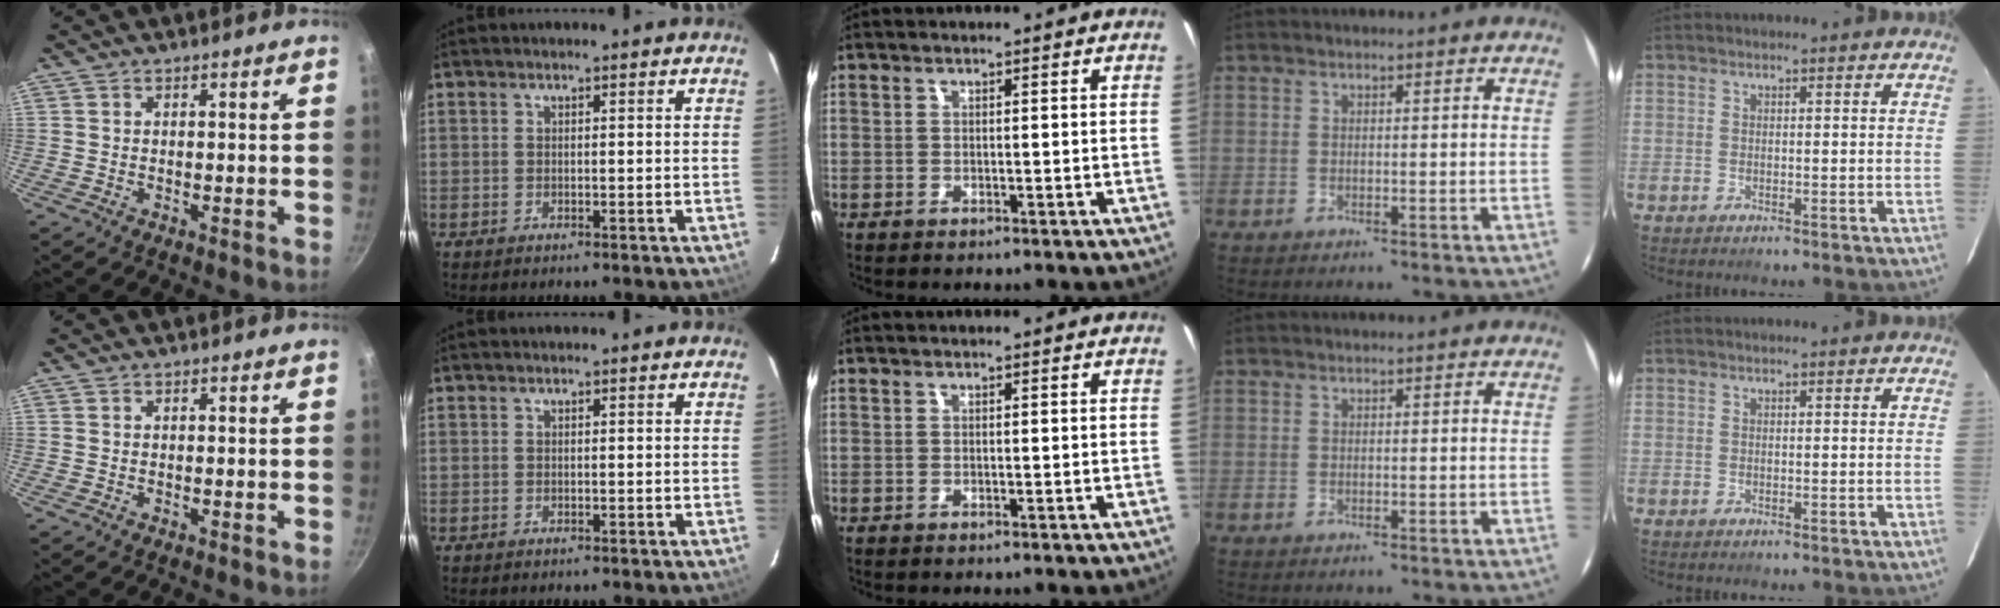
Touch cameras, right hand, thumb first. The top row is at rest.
{}